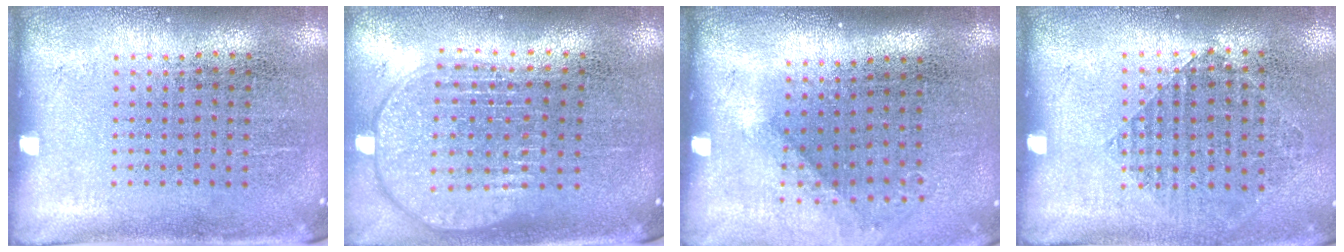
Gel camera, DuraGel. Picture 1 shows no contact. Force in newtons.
{"total": 1.9, "press": 1.6, "slide": 1.0}
{"total": 1.2, "press": 0.9, "slide": 0.7}
{"total": 0.9, "press": 0.8, "slide": 0.3}